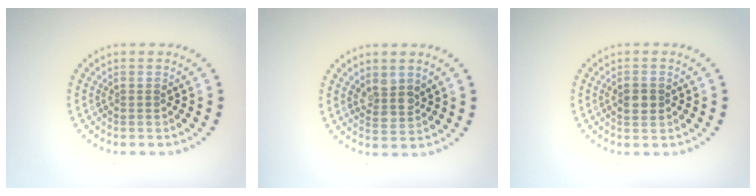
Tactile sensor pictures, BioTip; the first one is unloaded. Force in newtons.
{"total": 2.4, "press": 2.2, "slide": 1.1}
{"total": 1.7, "press": 1.7, "slide": 0.1}